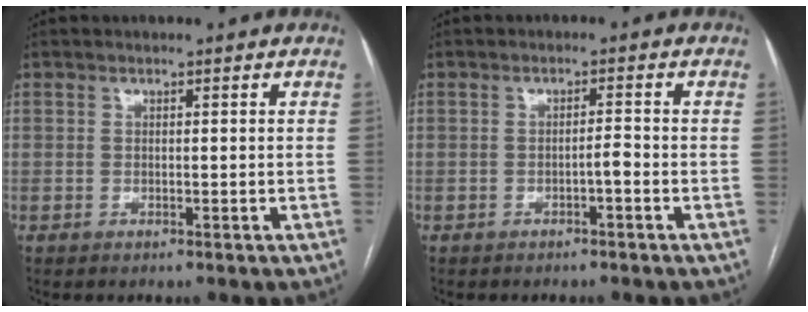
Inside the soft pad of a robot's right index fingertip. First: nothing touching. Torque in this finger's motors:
{"motor_torque": [0.18, 0.01, 0.05, 0.02]}